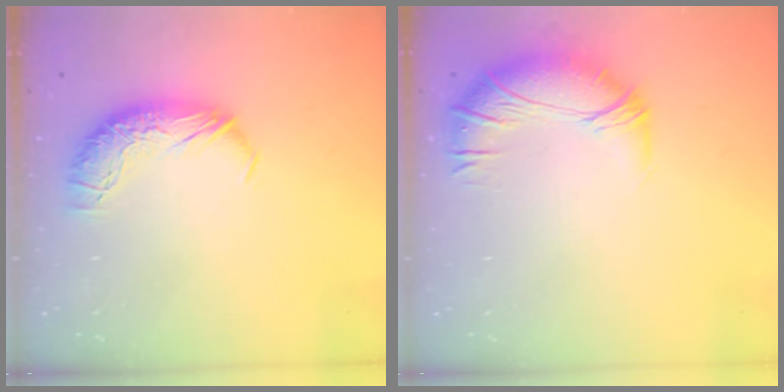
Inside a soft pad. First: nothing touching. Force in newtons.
{"total": 3.4, "press": 2.6, "slide": 2.1}